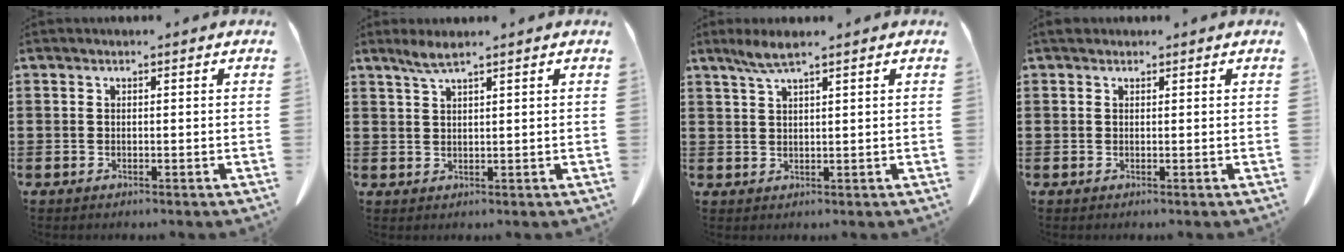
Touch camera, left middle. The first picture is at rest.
{"total": 2.4, "force": [1.8, 0.0, 1.6], "torque": [-0.036, 0.000, 0.033]}
{"total": 3.2, "force": [2.2, 0.2, 2.3], "torque": [-0.051, 0.001, 0.040]}
{"total": 0.7, "force": [0.5, 0.5, 0.3], "torque": [-0.008, 0.003, 0.009]}